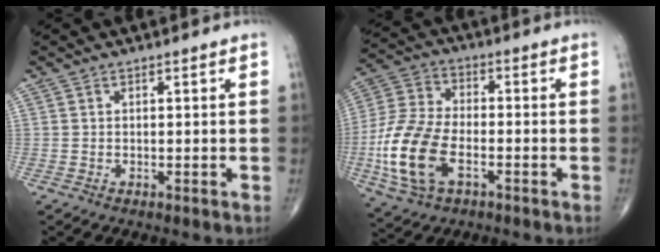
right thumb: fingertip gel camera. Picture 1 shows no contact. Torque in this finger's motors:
{"motor_torque": [0.43, 0.50, 1.26, -0.37, 0.45]}